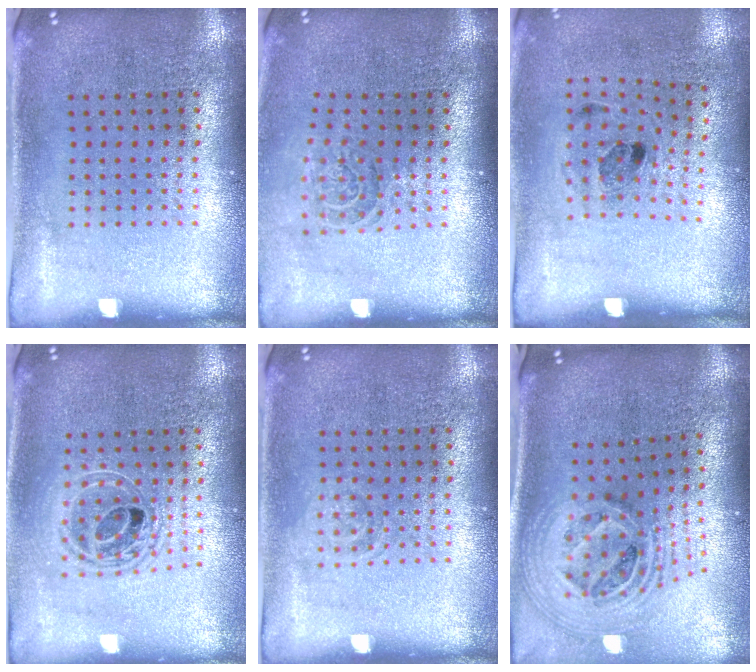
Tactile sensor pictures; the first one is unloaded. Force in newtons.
{"total": 1.5, "press": 1.2, "slide": 1.0}
{"total": 1.2, "press": 0.7, "slide": 0.9}
{"total": 1.7, "press": 1.4, "slide": 0.9}
{"total": 1.0, "press": 1.0, "slide": 0.2}
{"total": 2.8, "press": 1.9, "slide": 2.1}